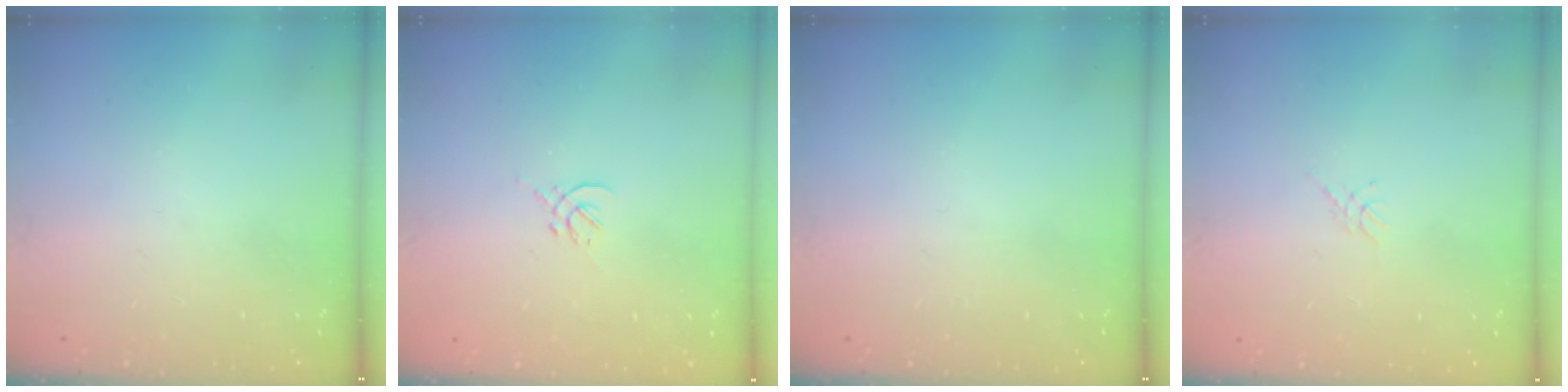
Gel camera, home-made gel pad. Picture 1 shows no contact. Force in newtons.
{"total": 0.0}
{"total": 0.0}
{"total": 1.1, "press": 1.1, "slide": 0.3}